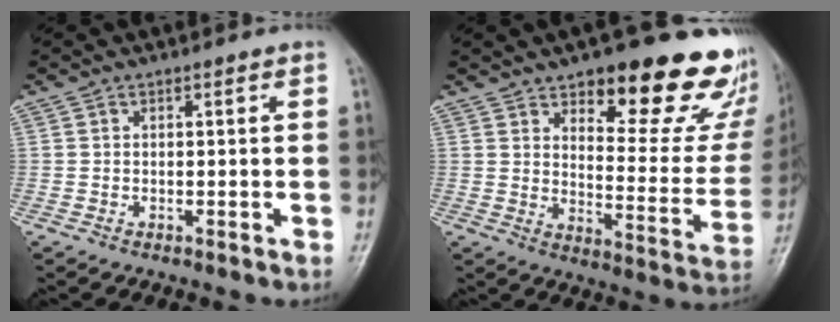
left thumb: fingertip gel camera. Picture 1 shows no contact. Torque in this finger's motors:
{"motor_torque": [0.93, 0.66, 1.40, -1.36, 0.27]}